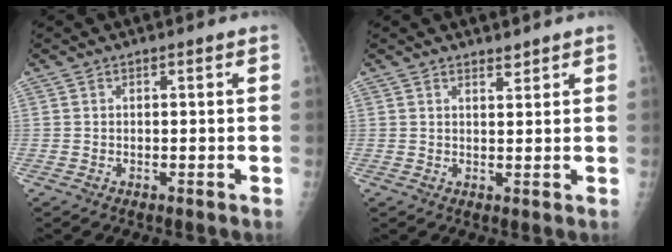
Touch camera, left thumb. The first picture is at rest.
{"total": 1.5, "force": [1.4, 0.5, 0.4], "torque": [0.001, -0.013, 0.022]}